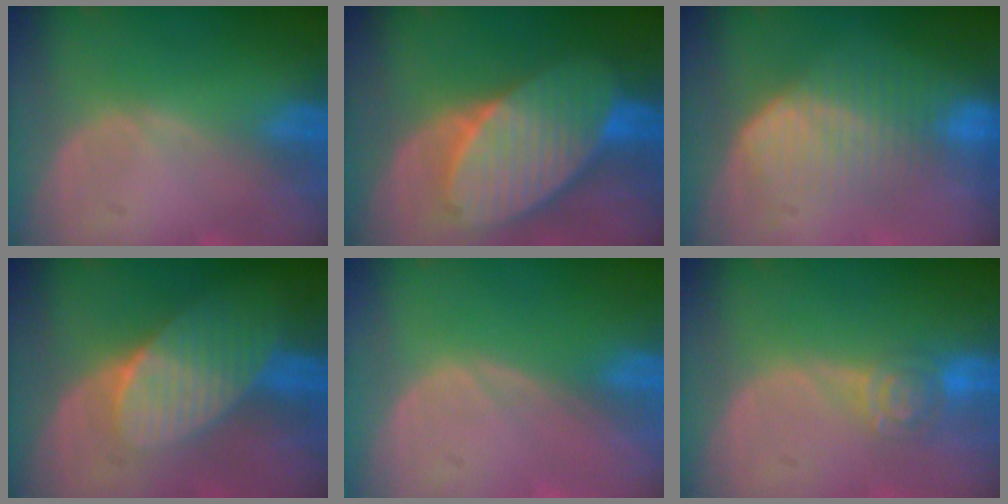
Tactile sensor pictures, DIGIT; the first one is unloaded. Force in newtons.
{"total": 10.3, "press": 10.3, "slide": 0.7}
{"total": 6.8, "press": 6.6, "slide": 1.4}
{"total": 7.8, "press": 7.0, "slide": 3.4}
{"total": 0.0}
{"total": 4.5, "press": 4.2, "slide": 1.6}